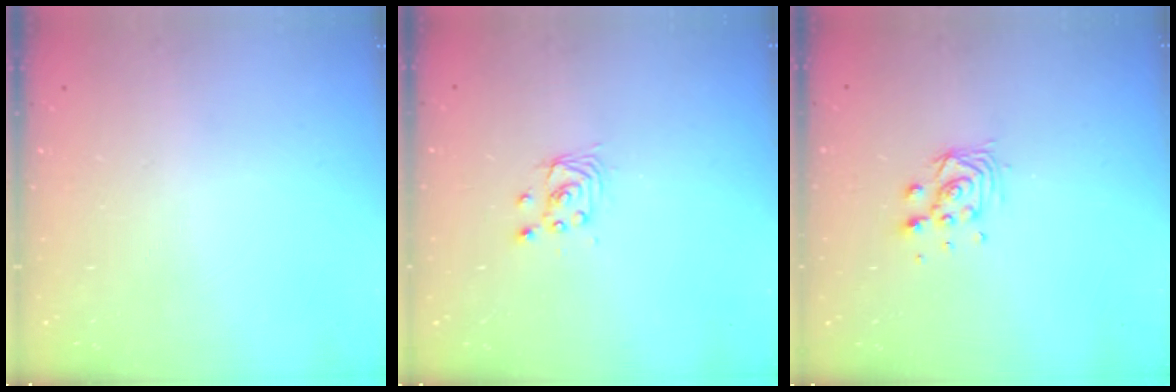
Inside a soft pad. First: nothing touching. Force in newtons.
{"total": 2.9, "press": 2.9, "slide": 0.0}
{"total": 6.8, "press": 6.8, "slide": 0.5}